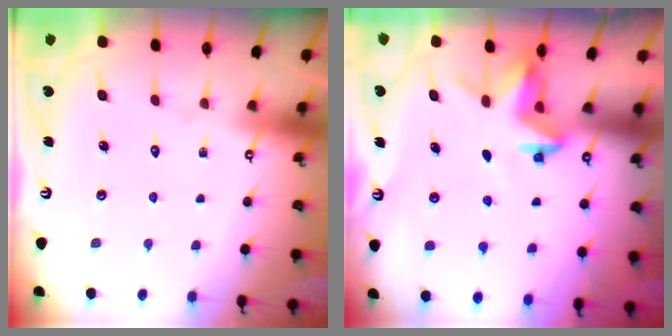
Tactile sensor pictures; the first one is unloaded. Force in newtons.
{"total": 3.3, "press": 3.3, "slide": 0.2}